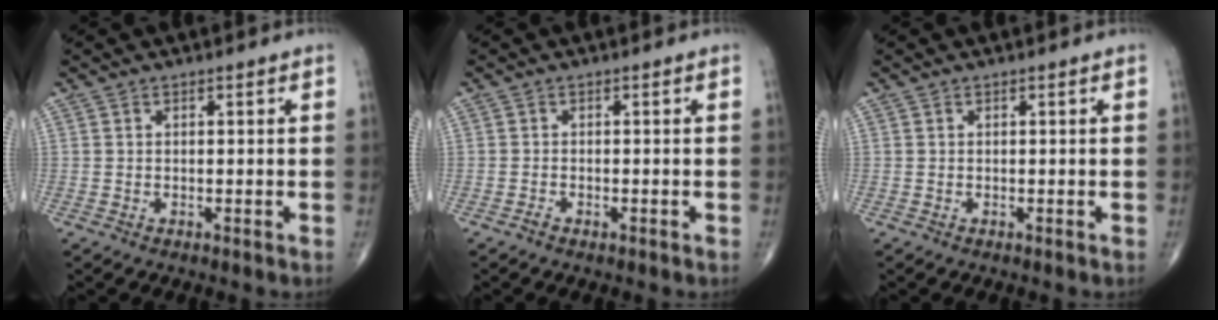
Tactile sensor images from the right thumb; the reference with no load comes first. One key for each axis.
{"total": 0.8, "fx": -0.6, "fy": 0.3, "fz": 0.4, "tx": -0.013, "ty": 0.004, "tz": -0.011}
{"total": 0.0}